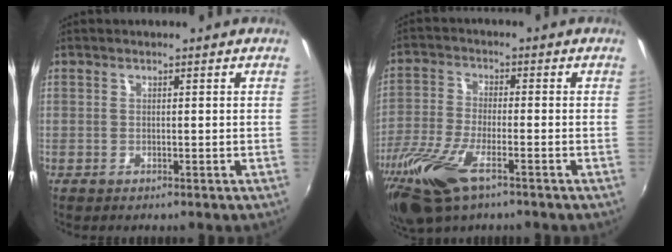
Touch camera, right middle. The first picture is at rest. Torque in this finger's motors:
{"motor_torque": [1.19, -0.95, 0.32, 0.21]}